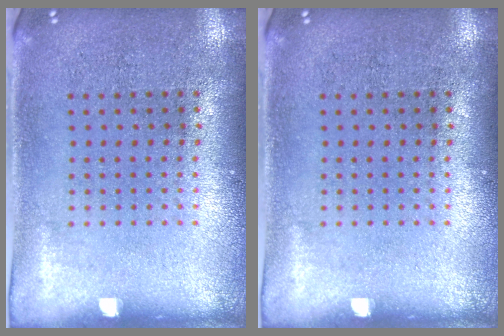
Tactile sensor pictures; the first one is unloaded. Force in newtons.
{"total": 0.0}